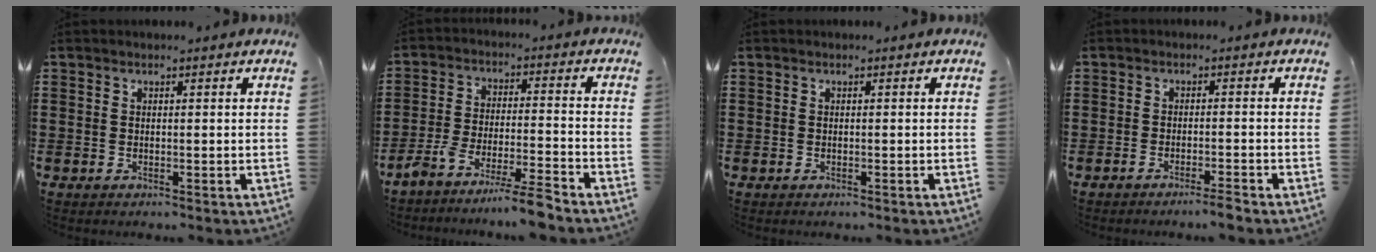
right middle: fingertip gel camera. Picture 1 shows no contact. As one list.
[{"total": 7.0, "force": [-6.5, -0.6, 2.5], "torque": [-0.048, -0.010, -0.127]}, {"total": 0.0}, {"total": 2.2, "force": [-1.9, -0.2, 1.1], "torque": [-0.018, 0.002, -0.036]}]